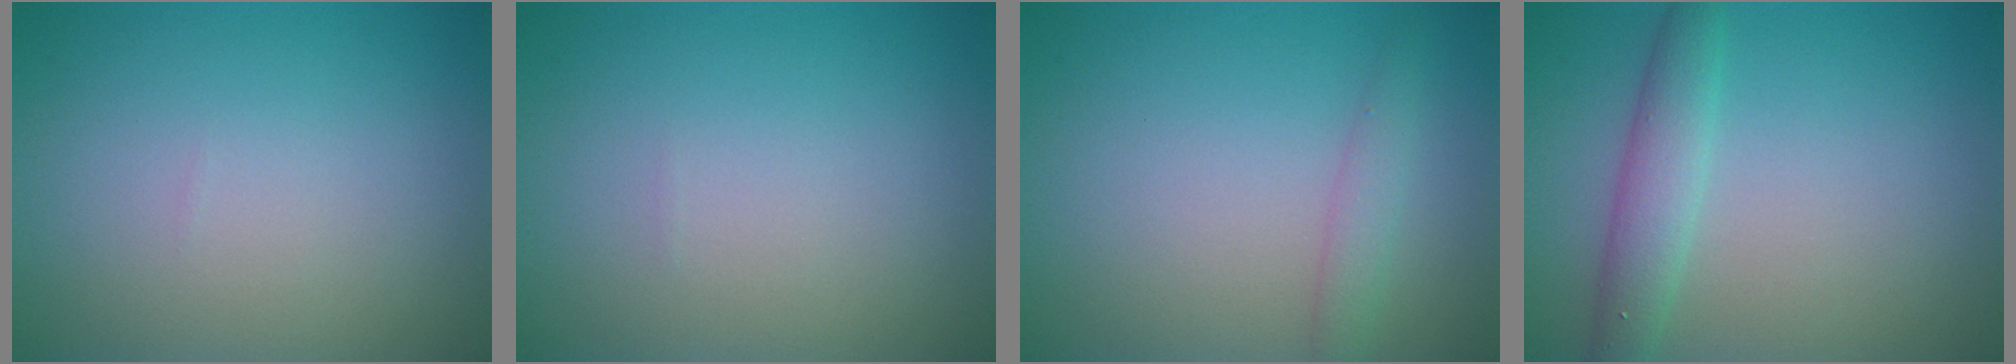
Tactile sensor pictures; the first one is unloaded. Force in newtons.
{"total": 0.0}
{"total": 1.7, "press": 1.7, "slide": 0.0}
{"total": 3.0, "press": 3.0, "slide": 0.1}